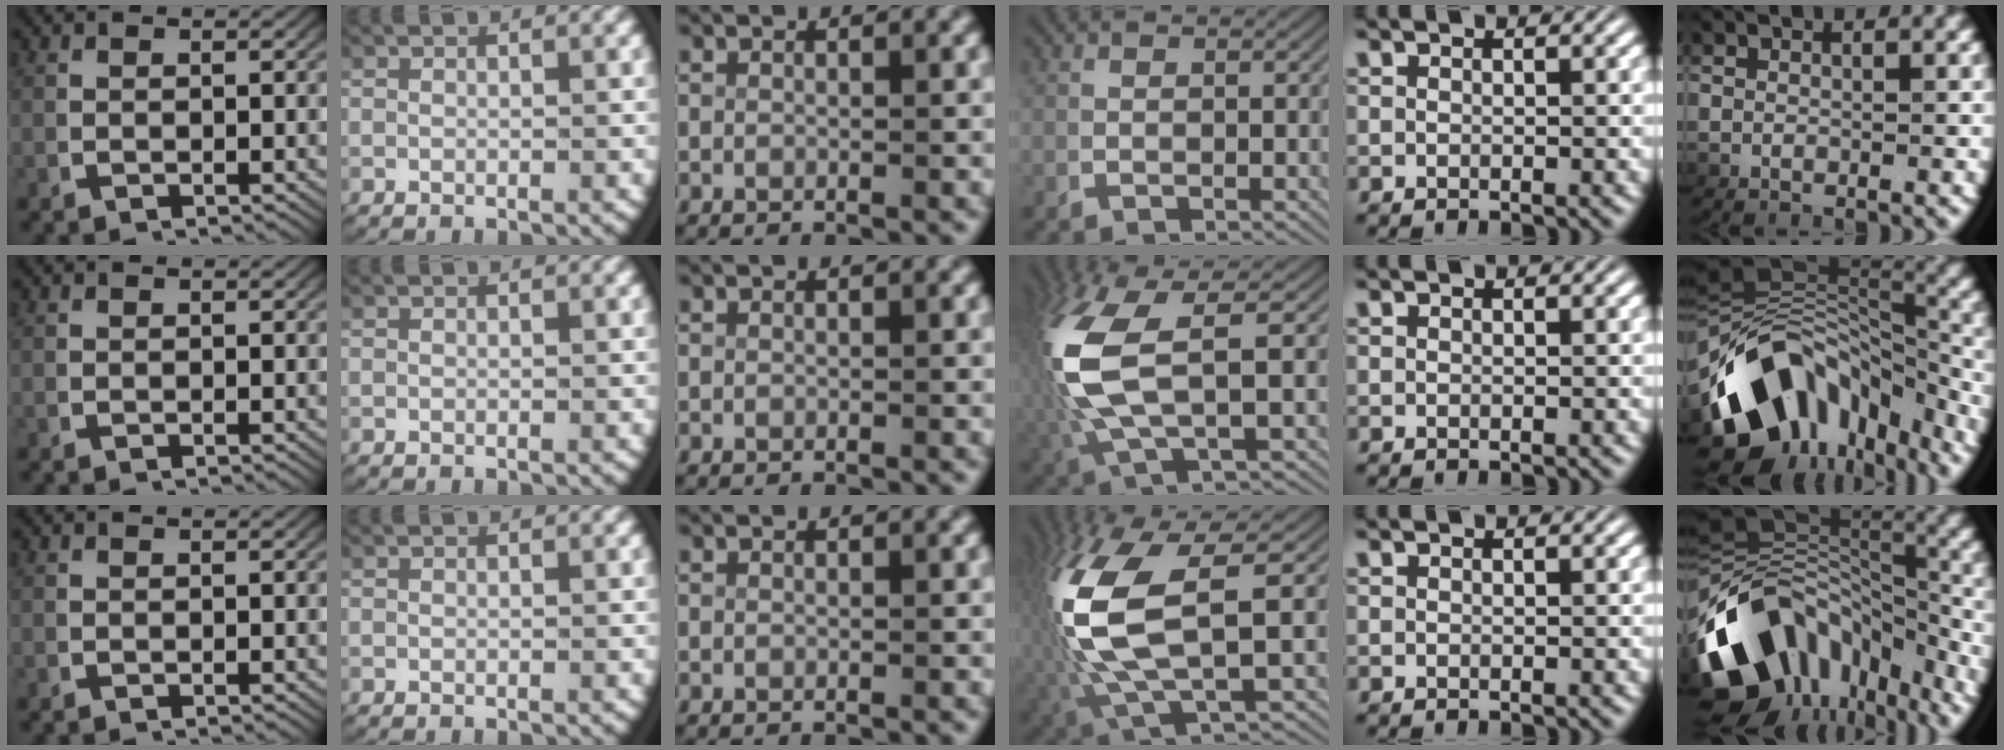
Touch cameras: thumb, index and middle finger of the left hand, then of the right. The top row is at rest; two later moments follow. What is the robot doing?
{"motion": "lift_and_place", "object": "fork"}